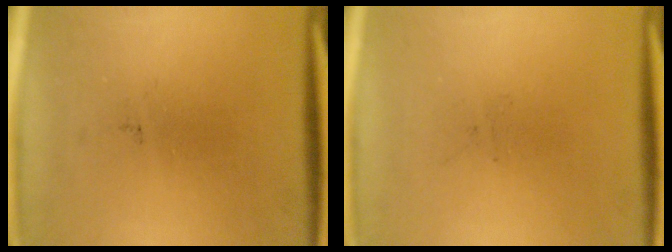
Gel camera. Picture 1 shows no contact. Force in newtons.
{"total": 0.0}